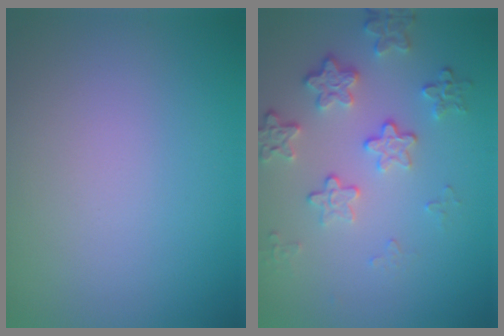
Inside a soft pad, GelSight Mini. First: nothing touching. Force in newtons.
{"total": 4.0, "press": 3.0, "slide": 2.6}